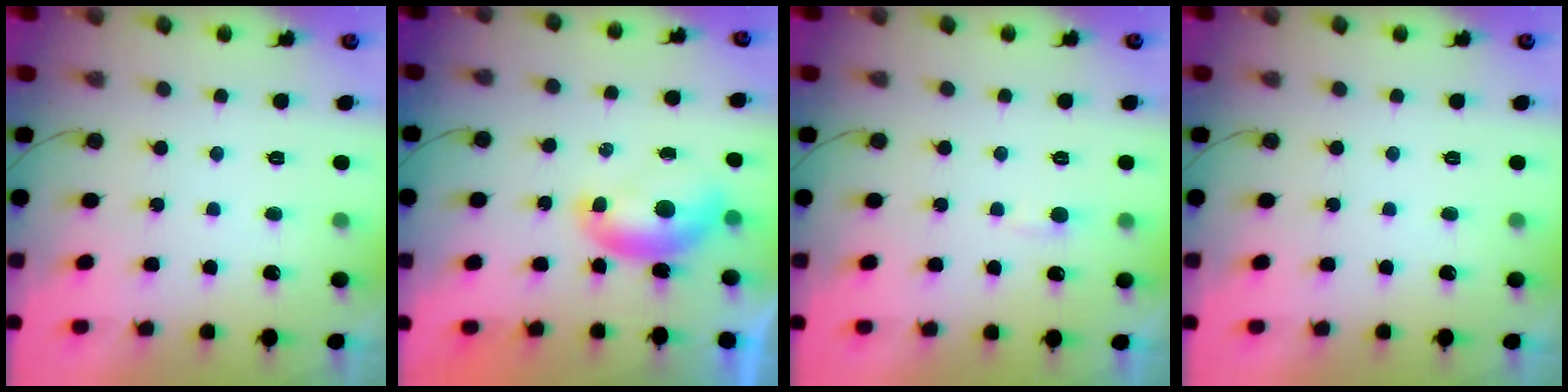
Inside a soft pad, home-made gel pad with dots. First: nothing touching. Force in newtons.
{"total": 6.9, "press": 6.9, "slide": 0.9}
{"total": 2.7, "press": 2.7, "slide": 0.4}
{"total": 0.0}